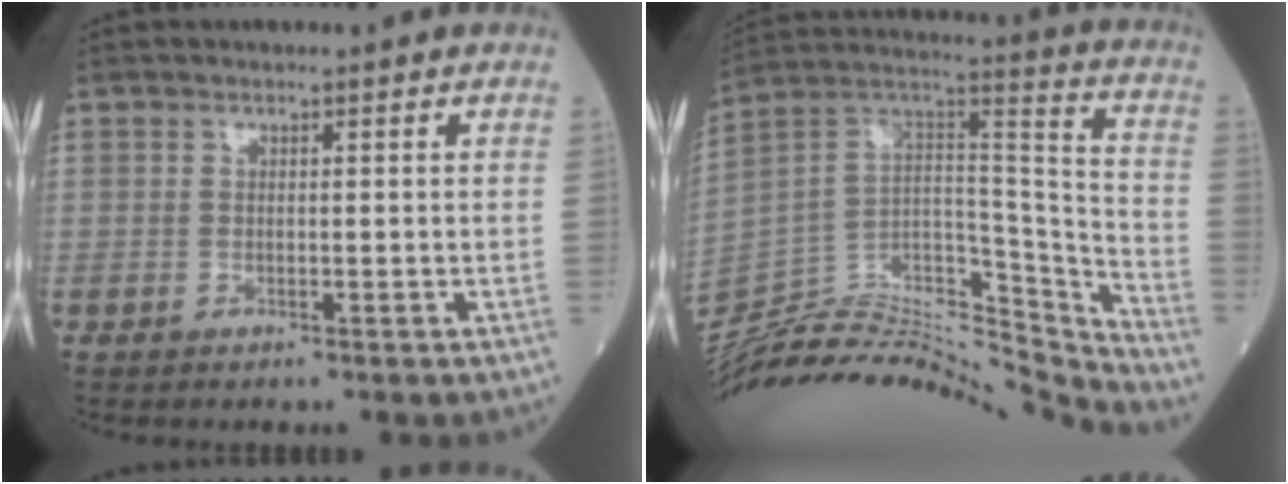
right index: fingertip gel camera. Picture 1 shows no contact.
{"total": 30.1, "force": [-28.5, 2.8, 9.1], "torque": [-0.161, 0.001, -0.452]}